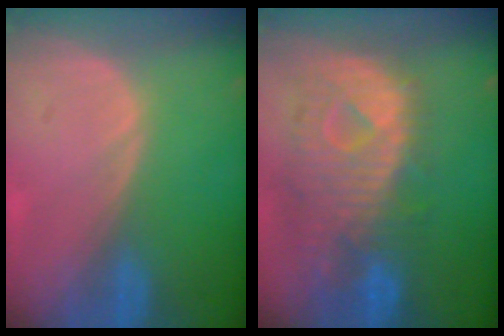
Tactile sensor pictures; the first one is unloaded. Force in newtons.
{"total": 11.7, "press": 10.1, "slide": 5.9}